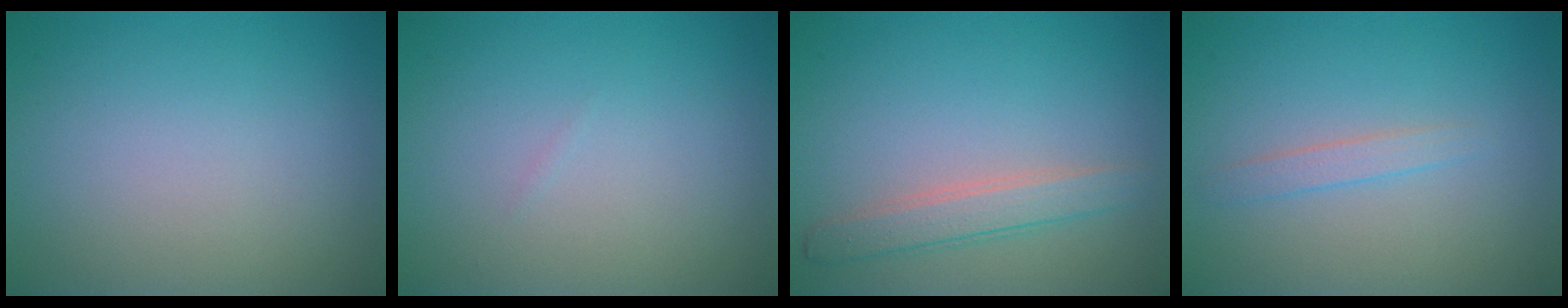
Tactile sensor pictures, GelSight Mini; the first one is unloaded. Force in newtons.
{"total": 0.0}
{"total": 2.5, "press": 2.4, "slide": 0.1}
{"total": 1.2, "press": 1.2, "slide": 0.0}